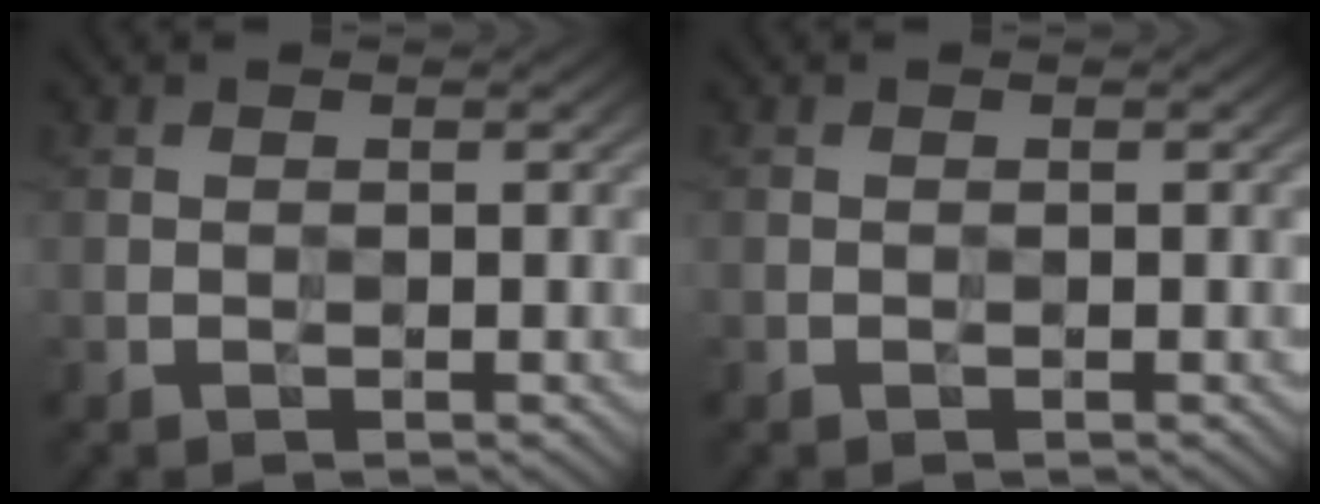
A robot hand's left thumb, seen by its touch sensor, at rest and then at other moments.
{"total": 0.0}